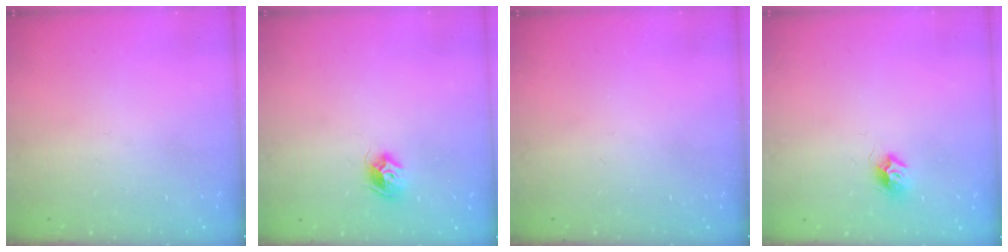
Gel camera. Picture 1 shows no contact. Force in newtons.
{"total": 8.0, "press": 7.9, "slide": 0.5}
{"total": 0.0}
{"total": 7.4, "press": 7.4, "slide": 0.0}